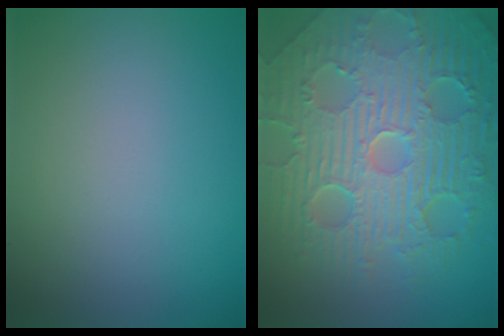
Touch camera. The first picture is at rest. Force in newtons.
{"total": 11.2, "press": 7.2, "slide": 8.6}